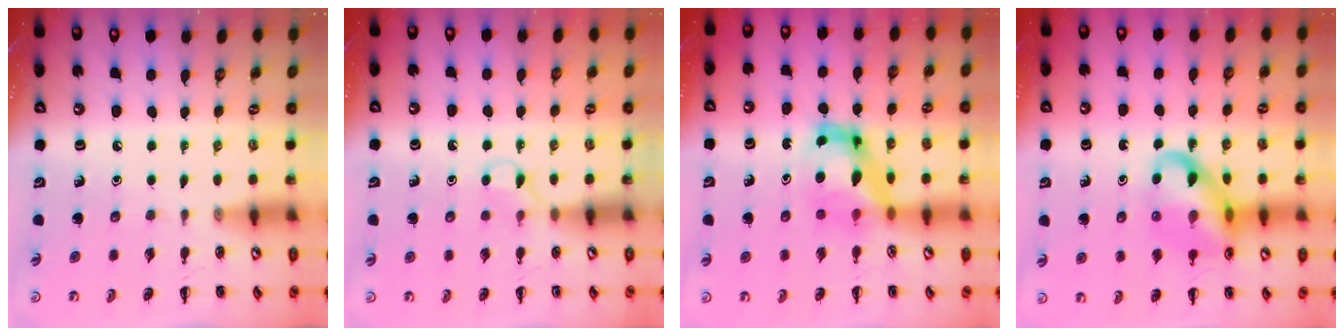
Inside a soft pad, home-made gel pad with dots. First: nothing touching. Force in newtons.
{"total": 3.6, "press": 3.4, "slide": 1.1}
{"total": 7.1, "press": 7.0, "slide": 1.2}
{"total": 14.4, "press": 14.2, "slide": 2.3}